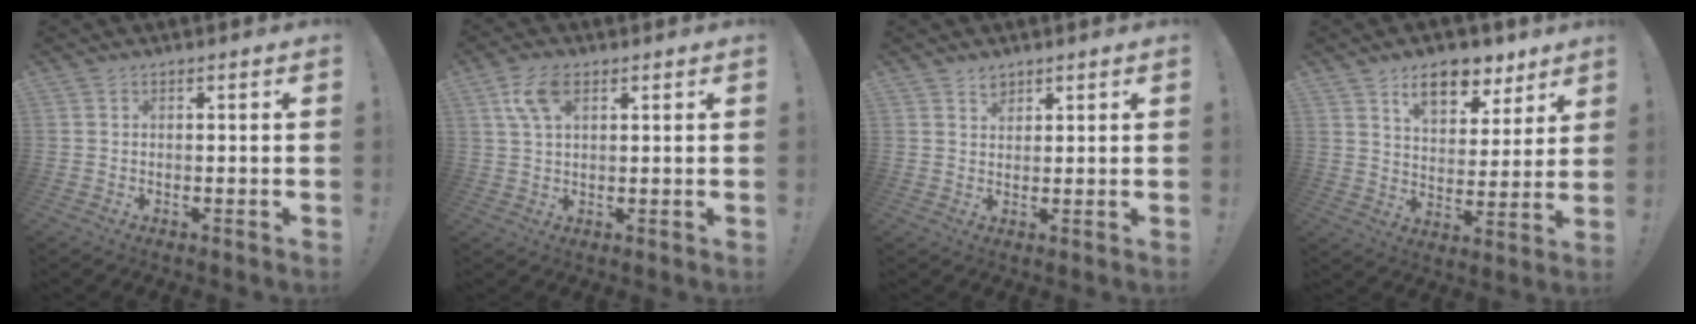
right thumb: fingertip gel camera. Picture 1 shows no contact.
{"total": 7.6, "force": [3.3, 3.7, 5.8], "torque": [-0.097, -0.001, 0.062]}
{"total": 2.6, "force": [2.0, 1.5, 0.5], "torque": [0.004, -0.013, 0.033]}
{"total": 12.2, "force": [8.2, 6.6, 6.1], "torque": [-0.077, -0.048, 0.147]}